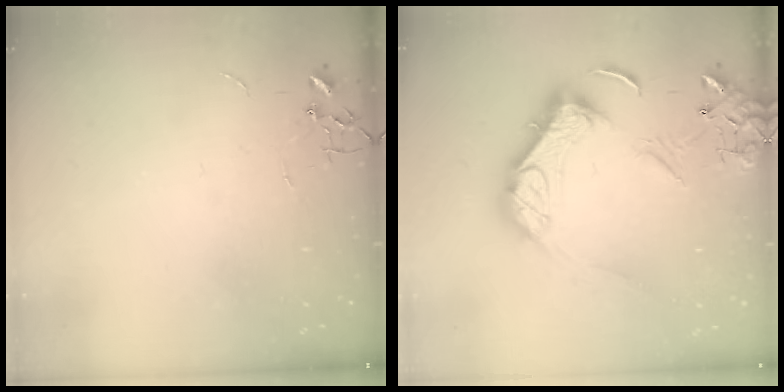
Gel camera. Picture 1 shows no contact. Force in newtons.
{"total": 18.5, "press": 18.3, "slide": 2.7}